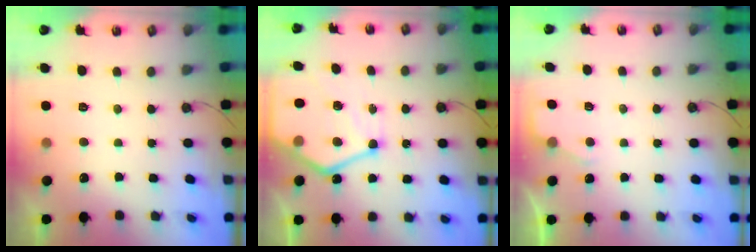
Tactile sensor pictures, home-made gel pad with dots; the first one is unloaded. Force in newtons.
{"total": 16.0, "press": 15.9, "slide": 1.5}
{"total": 2.8, "press": 2.7, "slide": 0.5}